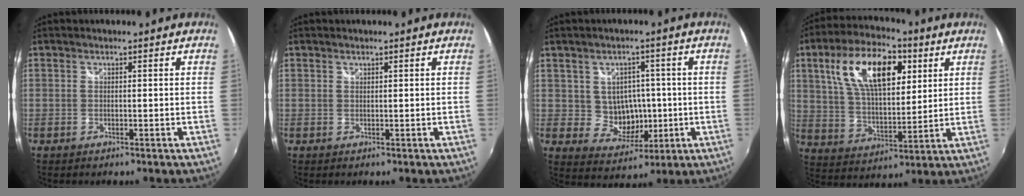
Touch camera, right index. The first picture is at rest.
{"total": 0.0}
{"total": 7.3, "force": [0.0, 6.6, 3.0], "torque": [-0.060, 0.008, 0.017]}
{"total": 17.6, "force": [7.0, 8.5, 13.8], "torque": [-0.252, 0.028, 0.127]}